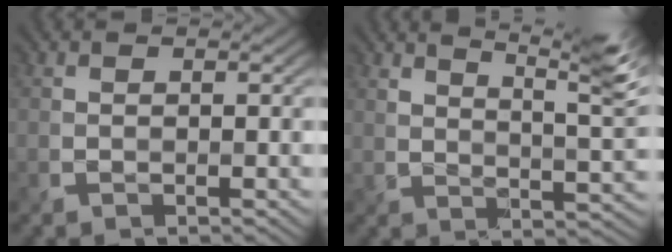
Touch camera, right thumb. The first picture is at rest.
{"total": 10.1, "force": [7.0, 2.1, 7.0], "torque": [-0.115, 0.006, 0.105]}